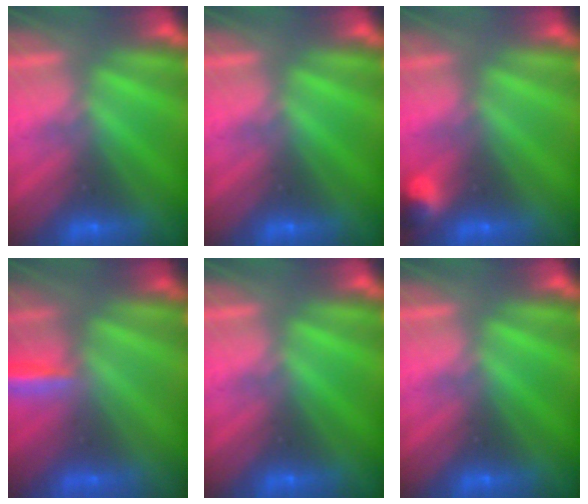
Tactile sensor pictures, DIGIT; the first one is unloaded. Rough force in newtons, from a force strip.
{"total": 0.0}
{"total": 2.9}
{"total": 3.1}
{"total": 0.0}
{"total": 0.0}